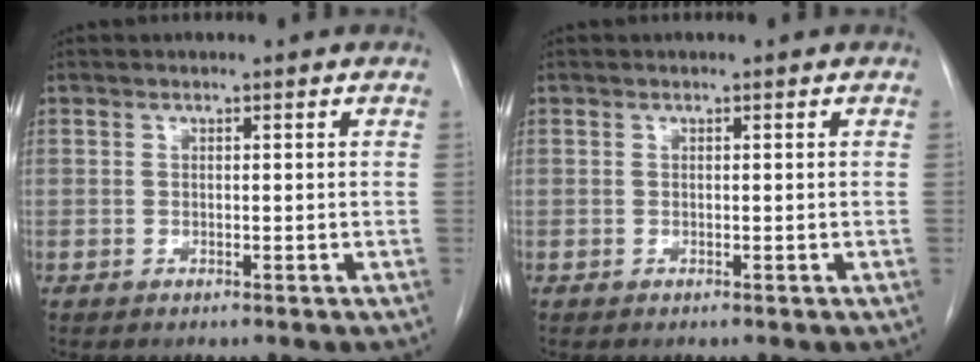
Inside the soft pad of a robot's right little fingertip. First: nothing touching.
{"total": 0.0}